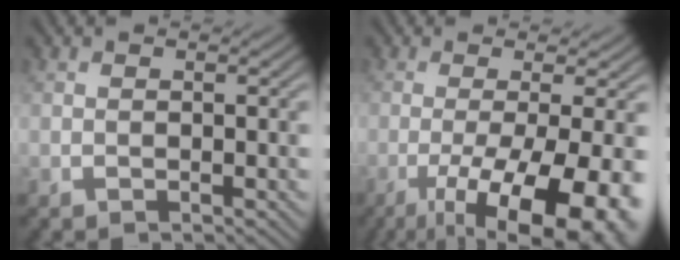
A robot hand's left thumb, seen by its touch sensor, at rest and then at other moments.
{"total": 14.5, "force": [-5.6, 4.2, 12.7], "torque": [-0.183, -0.011, -0.073]}